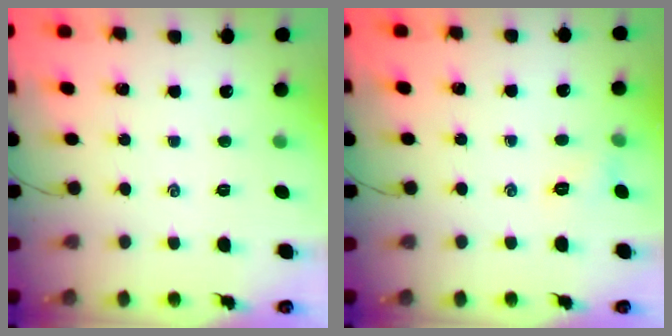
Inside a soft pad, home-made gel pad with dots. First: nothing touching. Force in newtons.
{"total": 4.6, "press": 4.4, "slide": 1.1}